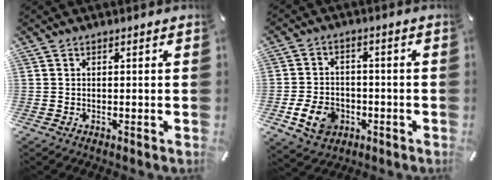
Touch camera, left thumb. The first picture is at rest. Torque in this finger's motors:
{"motor_torque": [0.33, 0.44, 0.23, 0.18, 0.03]}